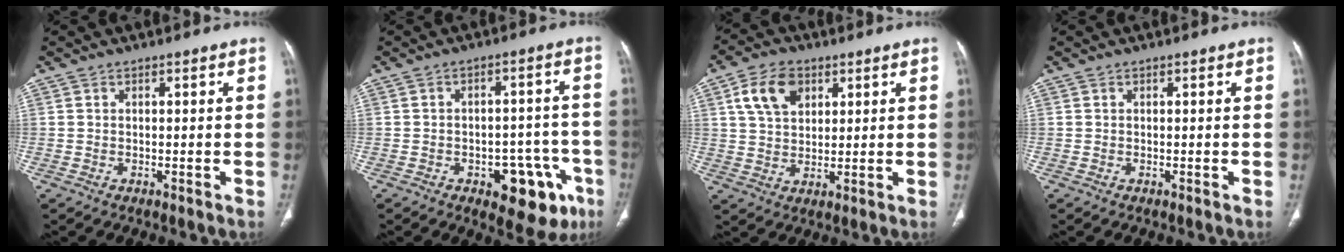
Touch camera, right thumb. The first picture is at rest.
{"total": 12.8, "force": [-5.9, 6.8, 9.1], "torque": [-0.073, 0.036, -0.068]}
{"total": 9.0, "force": [3.8, 6.0, 5.5], "torque": [-0.084, -0.007, 0.068]}
{"total": 0.0}